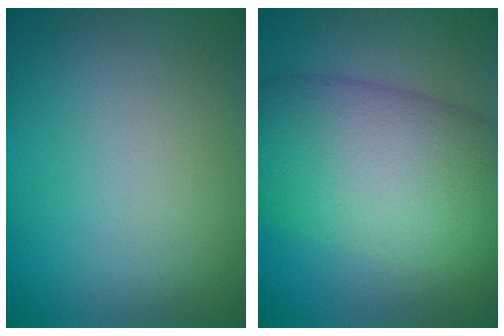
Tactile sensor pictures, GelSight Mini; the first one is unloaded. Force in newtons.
{"total": 11.5, "press": 11.5, "slide": 0.6}